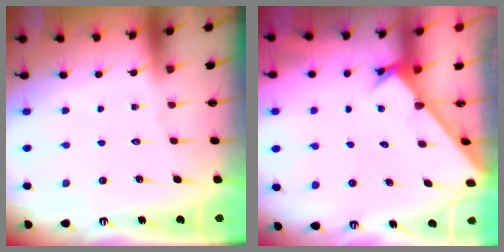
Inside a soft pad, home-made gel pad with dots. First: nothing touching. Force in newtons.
{"total": 2.4, "press": 2.4, "slide": 0.1}